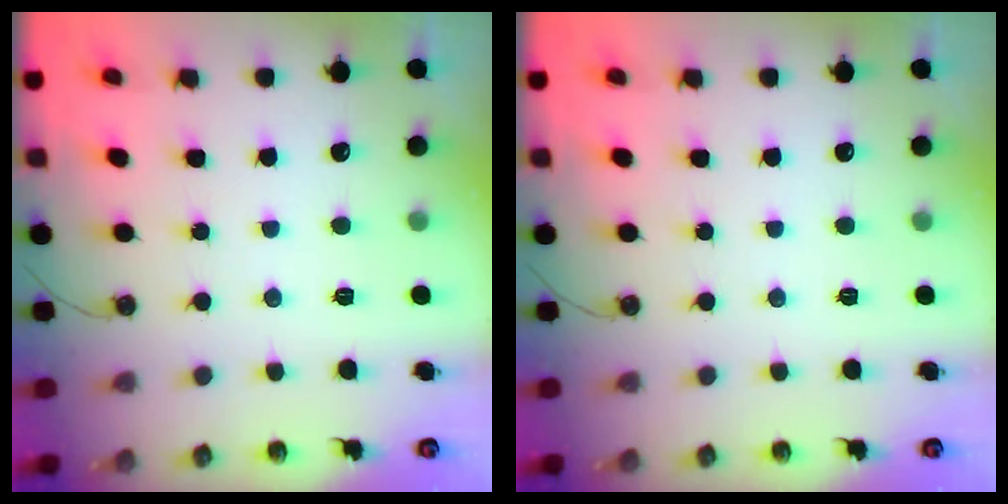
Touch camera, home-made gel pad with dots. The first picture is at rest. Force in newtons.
{"total": 0.0}